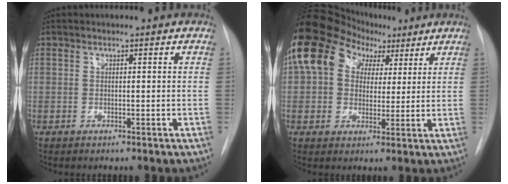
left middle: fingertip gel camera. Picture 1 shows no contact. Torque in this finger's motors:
{"motor_torque": [1.36, -0.78, 1.05, 0.21]}